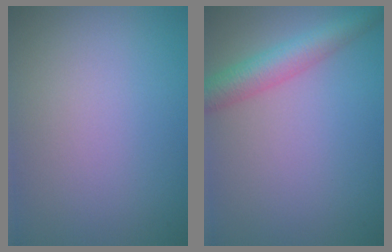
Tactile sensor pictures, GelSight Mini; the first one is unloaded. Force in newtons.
{"total": 4.1, "press": 4.1, "slide": 0.1}